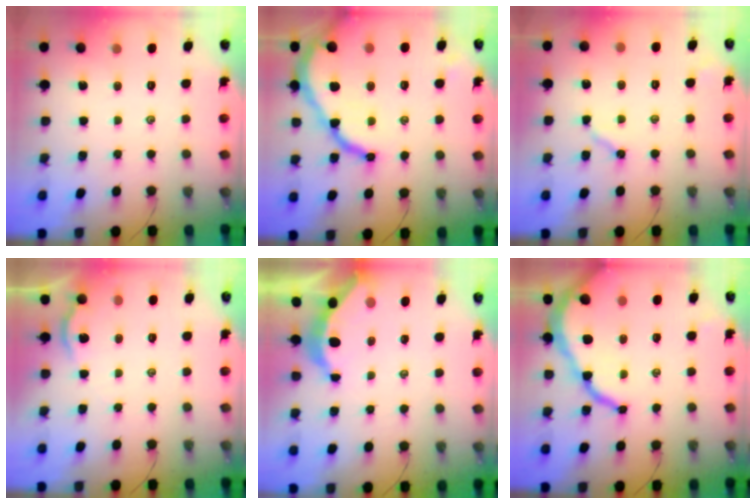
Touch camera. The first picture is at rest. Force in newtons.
{"total": 15.5, "press": 15.4, "slide": 1.4}
{"total": 4.3, "press": 4.2, "slide": 0.6}
{"total": 2.3, "press": 2.2, "slide": 0.4}
{"total": 4.0, "press": 3.9, "slide": 0.4}
{"total": 12.3, "press": 12.2, "slide": 1.1}